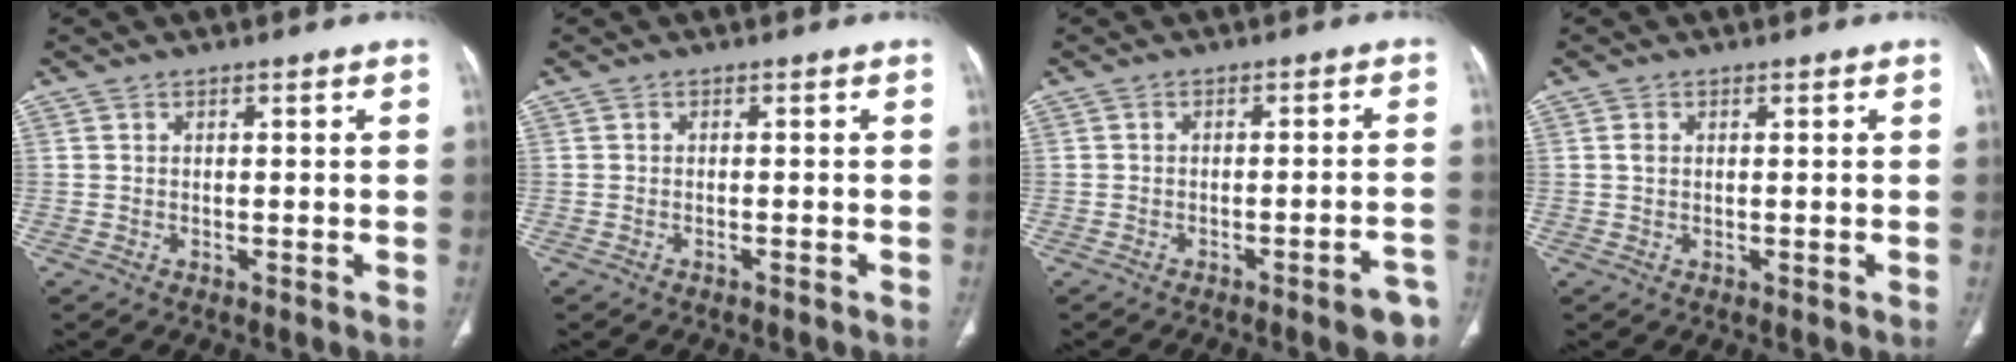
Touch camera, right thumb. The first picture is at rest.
{"total": 0.7, "force": [-0.6, 0.1, 0.4], "torque": [-0.015, 0.002, -0.006]}
{"total": 5.8, "force": [-3.7, 1.1, 4.4], "torque": [-0.043, 0.021, -0.043]}
{"total": 1.2, "force": [0.3, 0.9, 0.8], "torque": [-0.015, 0.002, 0.006]}